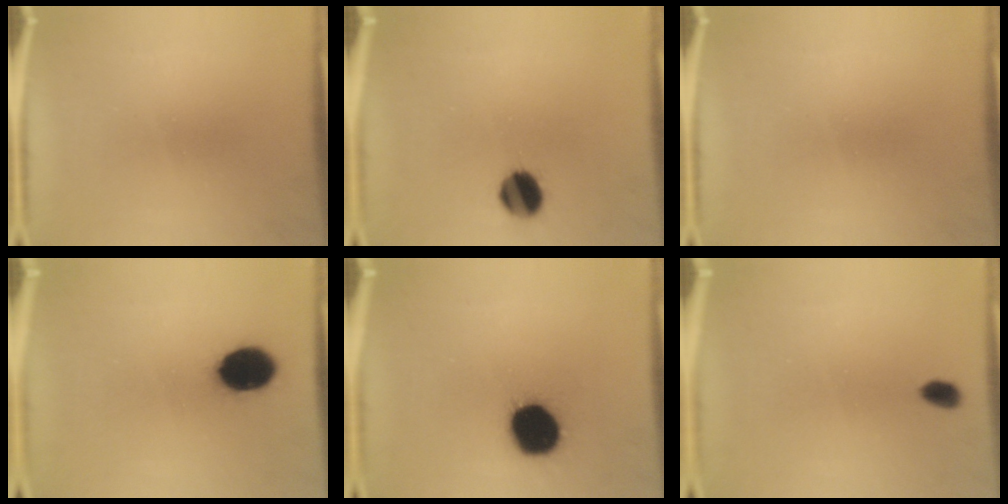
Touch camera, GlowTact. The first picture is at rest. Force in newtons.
{"total": 8.1}
{"total": 0.0}
{"total": 11.1}
{"total": 16.3}
{"total": 2.4}